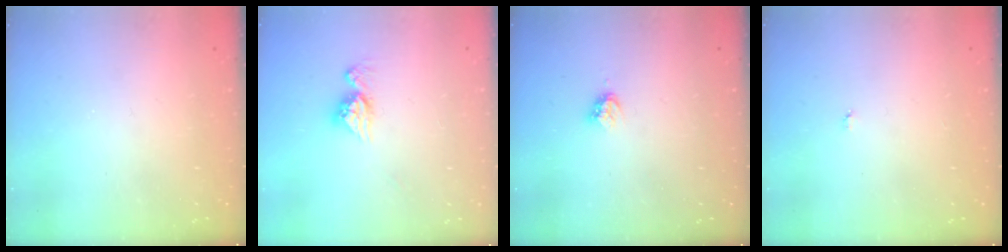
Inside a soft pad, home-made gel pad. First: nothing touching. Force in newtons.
{"total": 9.4, "press": 9.4, "slide": 0.8}
{"total": 3.5, "press": 3.4, "slide": 0.3}
{"total": 2.9, "press": 2.9, "slide": 0.3}